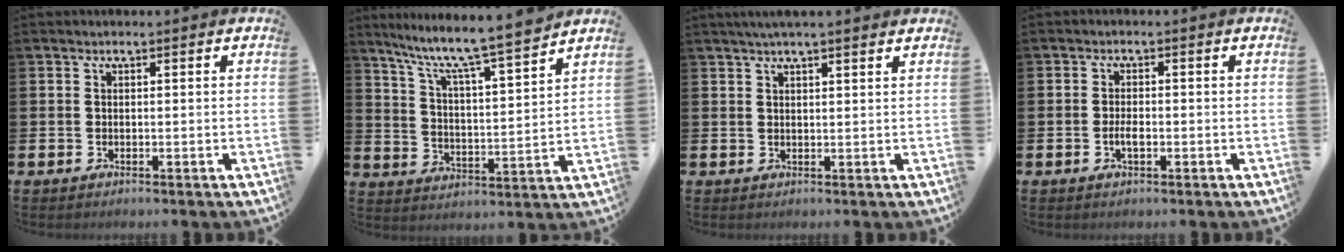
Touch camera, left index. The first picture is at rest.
{"total": 9.0, "force": [8.2, 0.1, 3.7], "torque": [-0.099, -0.065, 0.136]}
{"total": 2.9, "force": [2.6, 0.0, 1.3], "torque": [-0.026, -0.003, 0.046]}
{"total": 1.8, "force": [-0.5, 0.8, 1.6], "torque": [-0.026, 0.000, -0.011]}